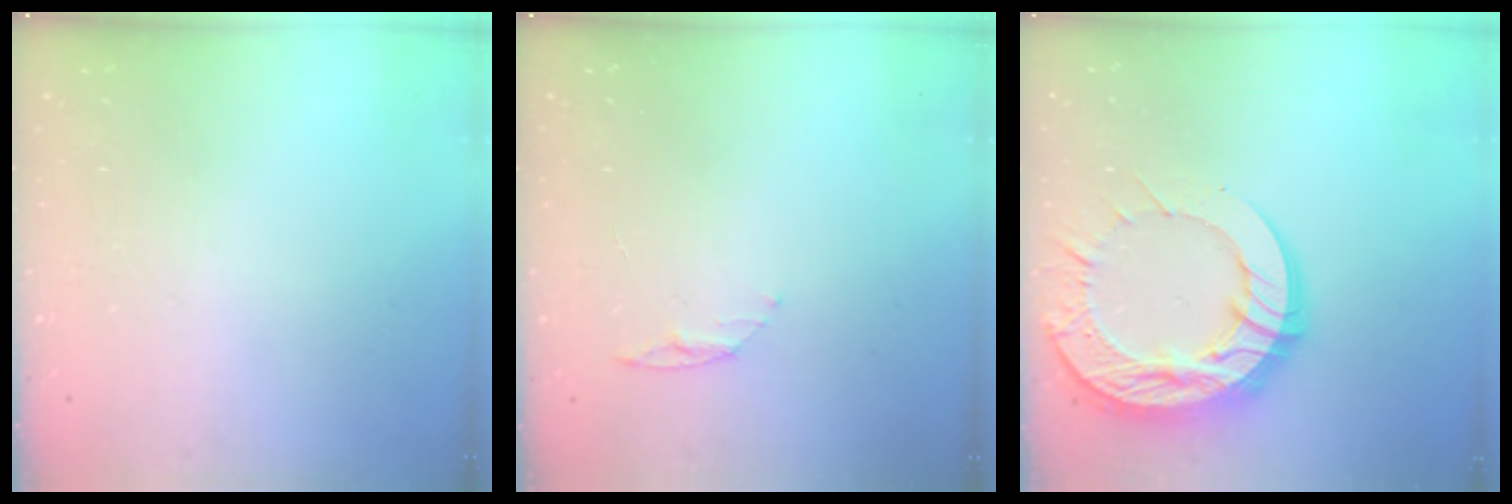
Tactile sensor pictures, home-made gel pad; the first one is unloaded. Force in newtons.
{"total": 4.5, "press": 4.4, "slide": 0.5}
{"total": 20.5, "press": 20.4, "slide": 1.7}